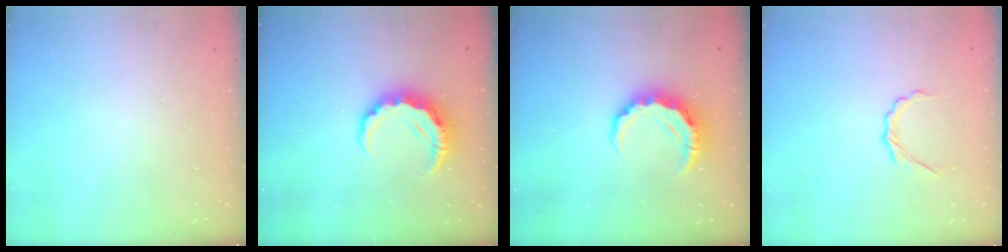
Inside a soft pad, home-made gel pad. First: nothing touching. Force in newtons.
{"total": 8.2, "press": 8.1, "slide": 1.4}
{"total": 8.3, "press": 8.2, "slide": 1.4}
{"total": 3.9, "press": 3.7, "slide": 1.3}